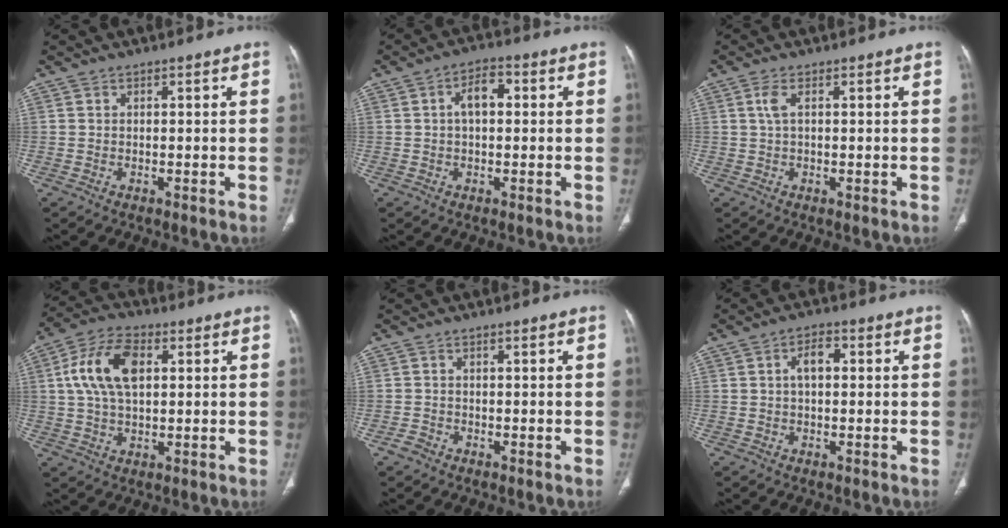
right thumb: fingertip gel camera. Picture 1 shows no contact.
{"total": 5.4, "force": [0.7, 3.0, 4.4], "torque": [-0.073, 0.018, 0.006]}
{"total": 2.6, "force": [0.6, 0.8, 2.4], "torque": [-0.065, 0.000, 0.010]}
{"total": 11.9, "force": [2.5, 6.8, 9.5], "torque": [-0.184, 0.015, 0.044]}
{"total": 1.7, "force": [-1.1, 1.3, 0.5], "torque": [-0.011, 0.007, -0.020]}
{"total": 4.1, "force": [0.5, 2.3, 3.4], "torque": [-0.059, 0.012, 0.006]}